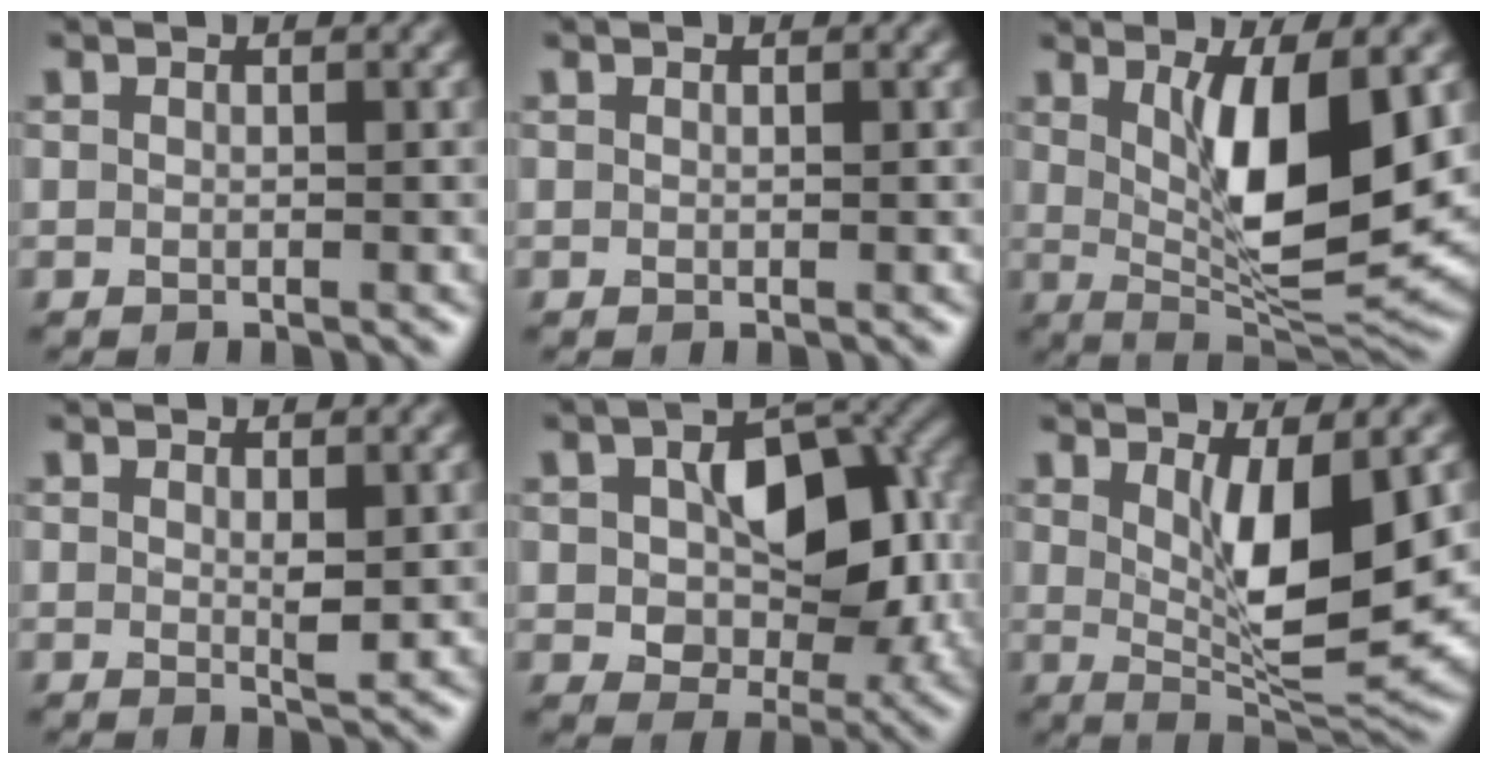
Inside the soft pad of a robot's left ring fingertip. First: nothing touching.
{"total": 0.0}
{"total": 9.3, "force": [1.5, 3.0, 8.7], "torque": [-0.144, -0.018, 0.033]}
{"total": 1.3, "force": [0.4, 0.3, 1.2], "torque": [-0.022, -0.005, 0.006]}
{"total": 10.8, "force": [0.5, 6.9, 8.3], "torque": [-0.120, -0.003, 0.014]}
{"total": 7.7, "force": [1.1, 2.2, 7.3], "torque": [-0.121, -0.017, 0.025]}